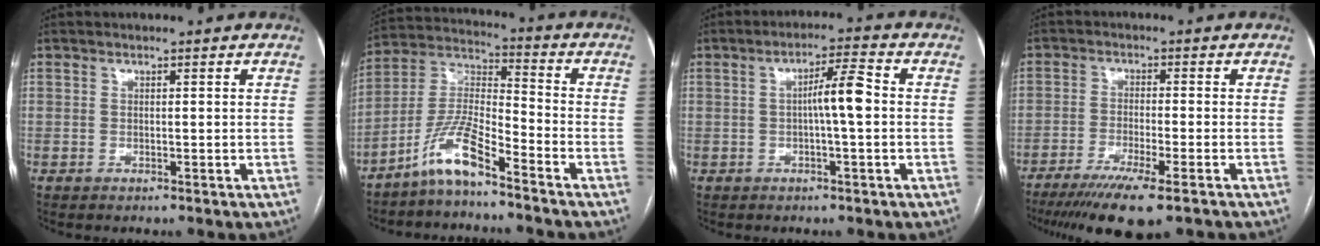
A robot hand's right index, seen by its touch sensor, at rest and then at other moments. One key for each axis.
{"total": 9.3, "fx": -6.7, "fy": 1.0, "fz": 6.3, "tx": -0.140, "ty": 0.003, "tz": -0.136}
{"total": 5.4, "fx": -0.2, "fy": 0.4, "fz": 5.3, "tx": -0.088, "ty": 0.013, "tz": -0.002}
{"total": 11.0, "fx": -7.9, "fy": 0.9, "fz": 7.6, "tx": -0.120, "ty": -0.026, "tz": -0.123}